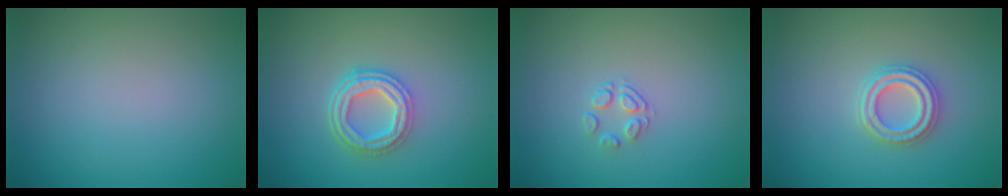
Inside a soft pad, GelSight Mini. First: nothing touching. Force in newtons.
{"total": 4.3, "press": 3.3, "slide": 2.8}
{"total": 1.5, "press": 0.8, "slide": 1.3}
{"total": 2.7, "press": 2.5, "slide": 0.9}